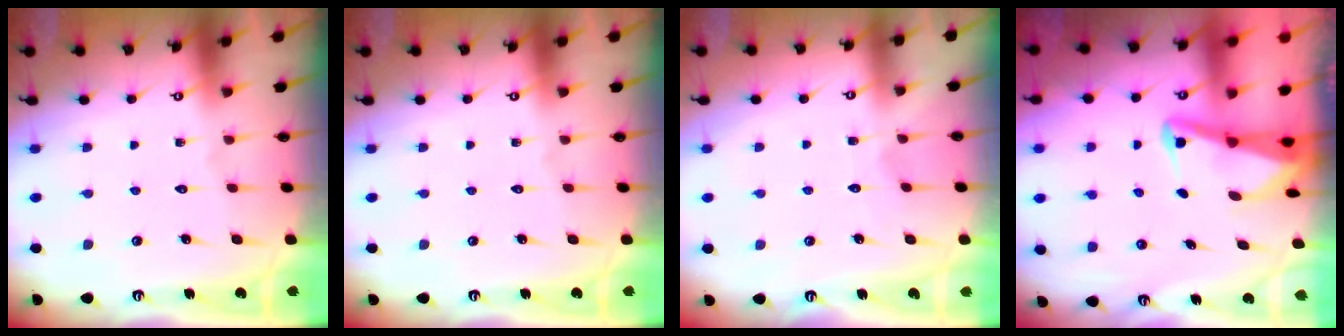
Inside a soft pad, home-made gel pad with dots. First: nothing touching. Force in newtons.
{"total": 0.0}
{"total": 2.8, "press": 2.8, "slide": 0.3}
{"total": 3.1, "press": 3.0, "slide": 0.7}